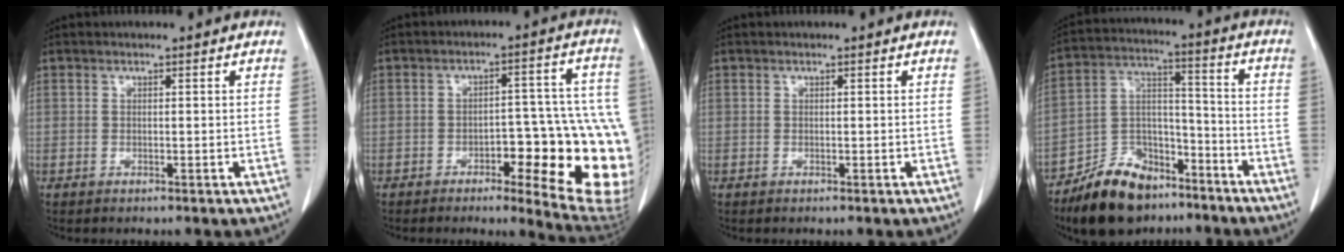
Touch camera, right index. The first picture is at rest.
{"total": 17.6, "force": [-5.1, 4.6, 16.2], "torque": [-0.118, 0.027, -0.044]}
{"total": 0.0}
{"total": 13.6, "force": [-10.4, 6.7, 5.6], "torque": [-0.104, 0.020, -0.182]}